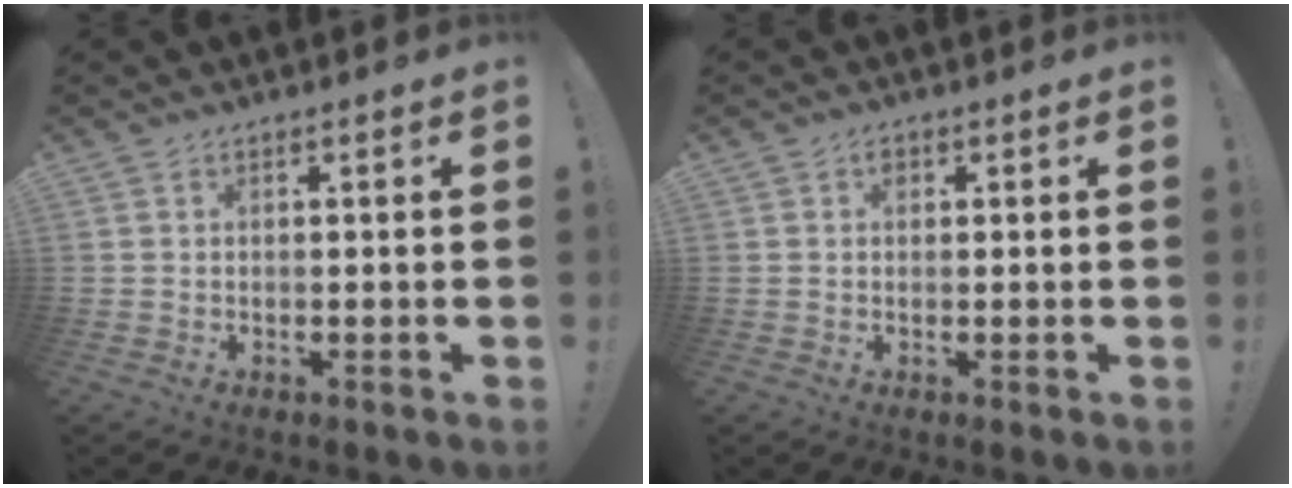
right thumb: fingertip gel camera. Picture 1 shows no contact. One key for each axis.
{"total": 1.2, "fx": 0.3, "fy": 1.0, "fz": 0.5, "tx": -0.009, "ty": 0.004, "tz": 0.004}